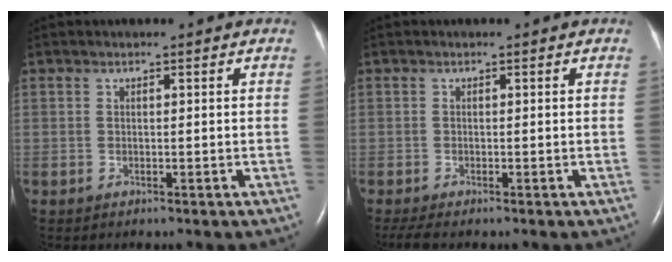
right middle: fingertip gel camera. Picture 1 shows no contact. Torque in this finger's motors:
{"motor_torque": [0.20, -0.17, 0.03, 0.00]}